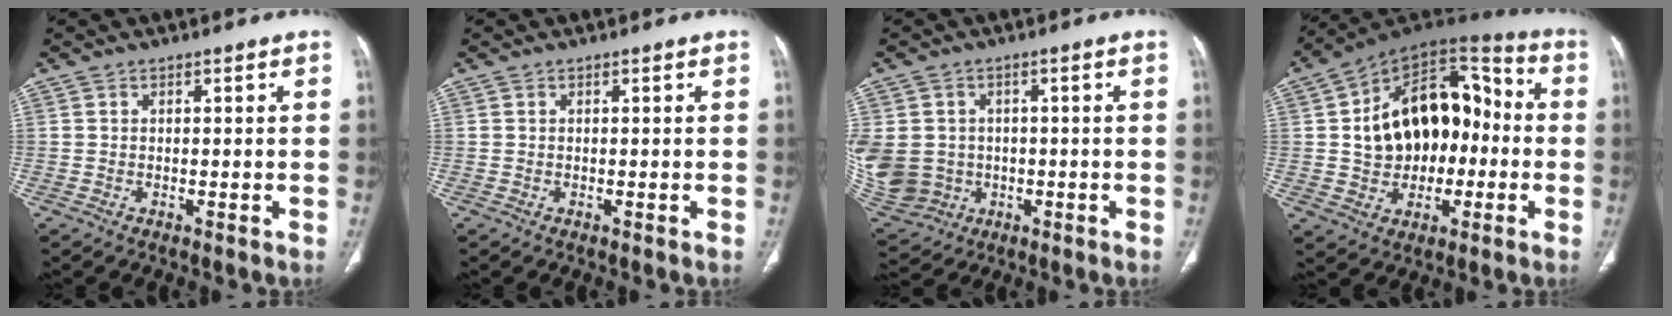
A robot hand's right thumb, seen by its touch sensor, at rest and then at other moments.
{"total": 0.0}
{"total": 15.4, "force": [-1.3, 13.8, 6.7], "torque": [-0.175, 0.017, 0.003]}
{"total": 21.8, "force": [0.0, 14.8, 16.1], "torque": [-0.216, 0.043, 0.003]}